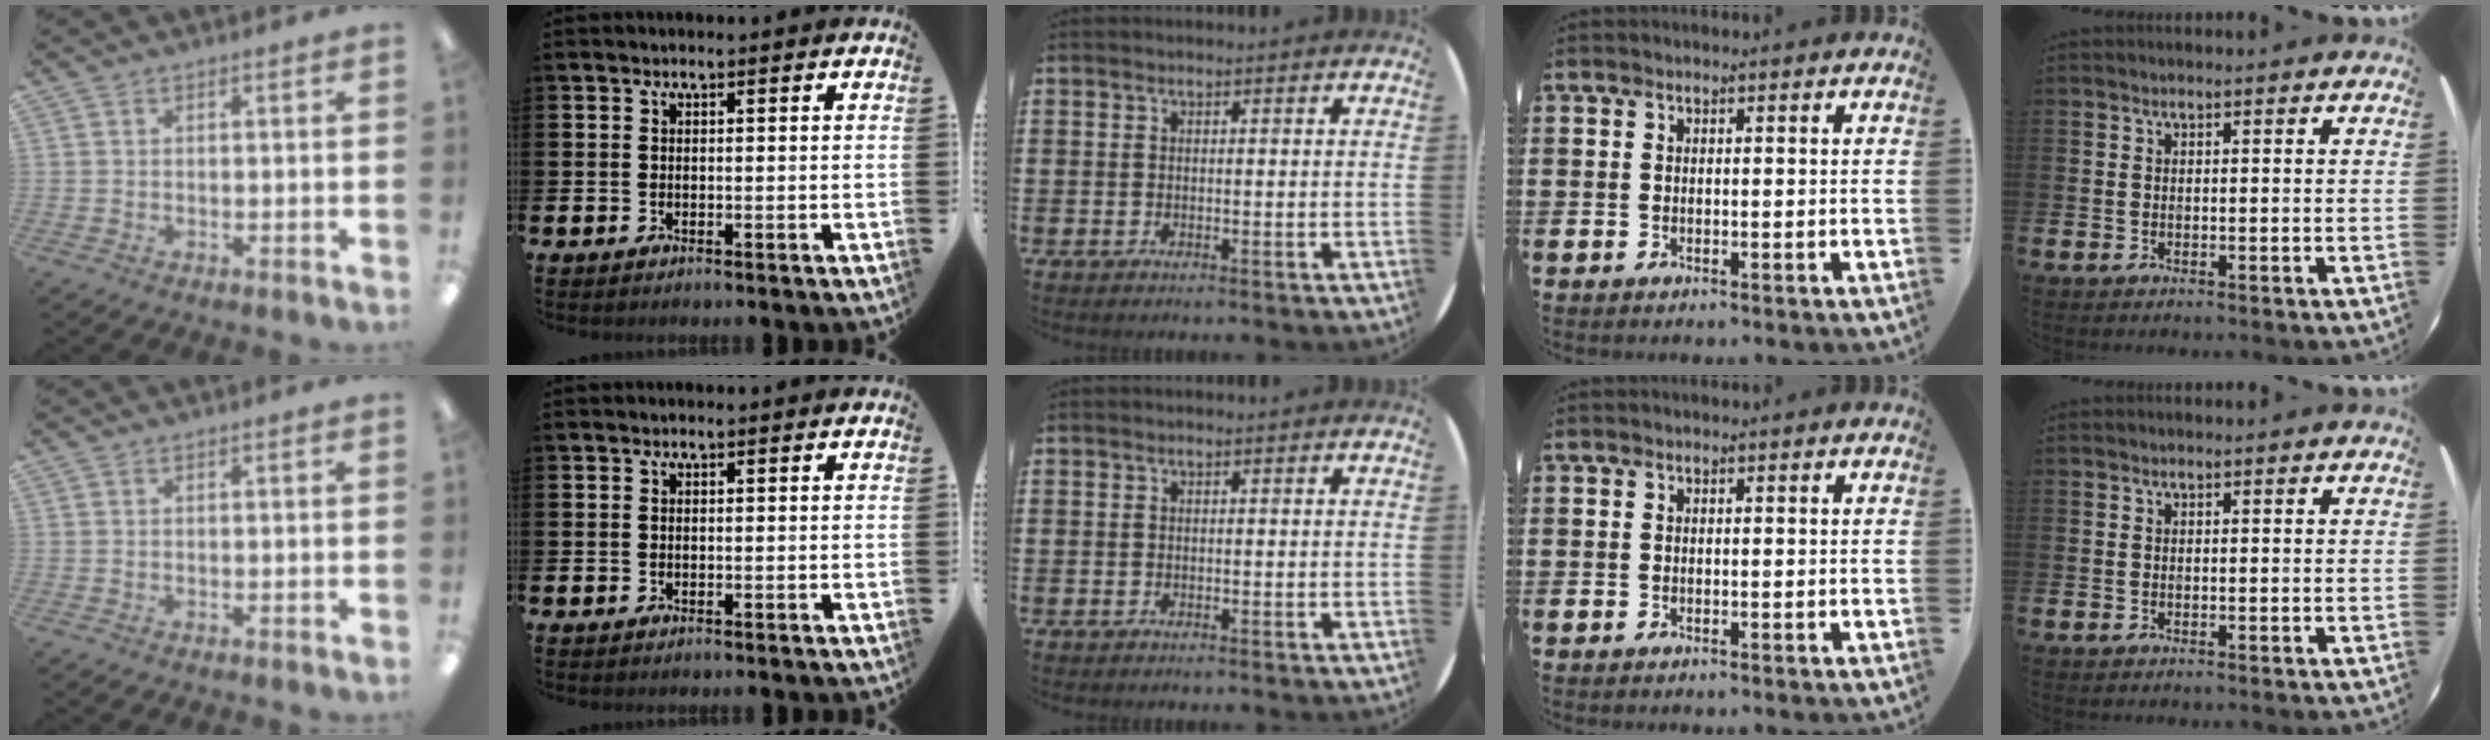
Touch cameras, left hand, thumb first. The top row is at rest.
{}